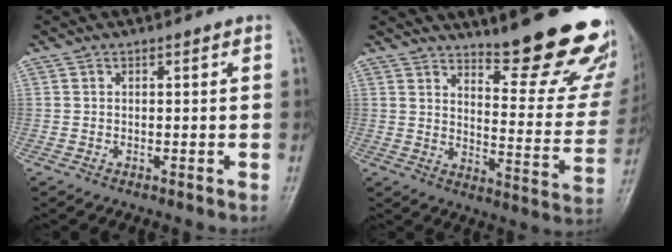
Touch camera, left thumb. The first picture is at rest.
{"total": 23.7, "force": [17.4, 6.0, 15.0], "torque": [-0.156, -0.125, 0.225]}